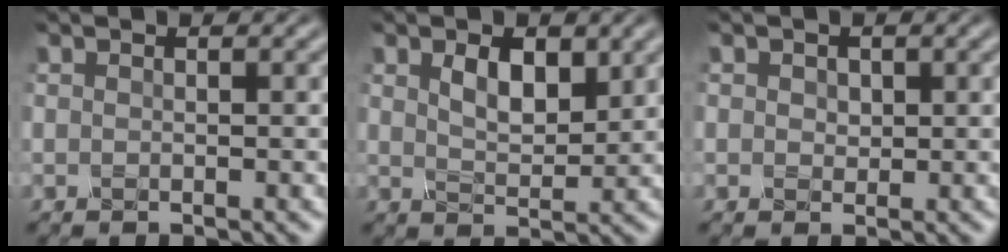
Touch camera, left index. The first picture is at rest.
{"total": 2.8, "force": [1.1, 1.5, 2.1], "torque": [-0.044, -0.004, 0.020]}
{"total": 1.0, "force": [0.2, 0.9, 0.4], "torque": [-0.011, 0.001, 0.002]}